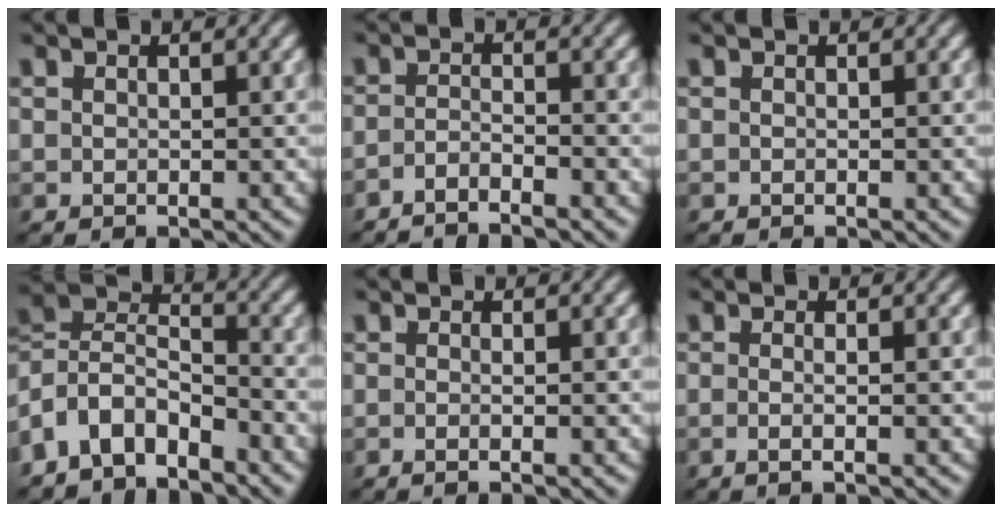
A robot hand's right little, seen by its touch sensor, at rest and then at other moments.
{"total": 3.0, "force": [-2.8, 0.2, 0.8], "torque": [-0.010, -0.013, -0.046]}
{"total": 0.0}
{"total": 9.0, "force": [-1.9, 7.7, 4.3], "torque": [-0.105, -0.031, -0.038]}
{"total": 1.3, "force": [-1.0, -0.4, 0.7], "torque": [-0.016, -0.005, -0.016]}
{"total": 1.7, "force": [-1.1, -0.4, 1.3], "torque": [-0.029, -0.008, -0.018]}